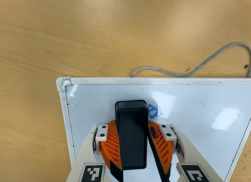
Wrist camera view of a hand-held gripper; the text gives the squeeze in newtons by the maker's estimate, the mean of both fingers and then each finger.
{"total": 13.7, "left": 15.0, "right": 12.3}